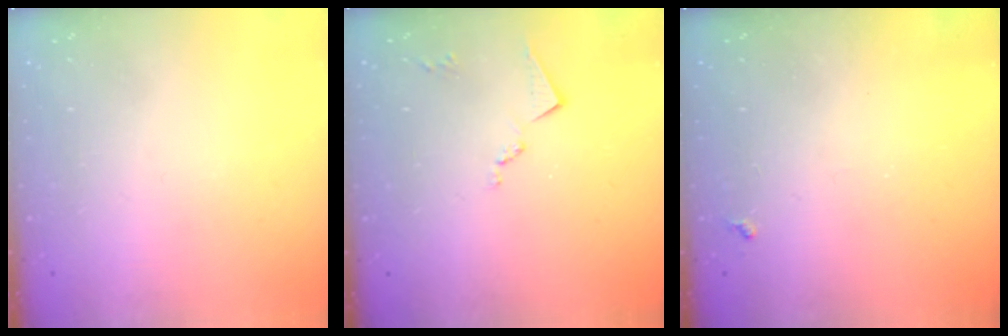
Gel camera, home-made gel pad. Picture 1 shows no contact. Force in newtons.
{"total": 8.8, "press": 8.8, "slide": 0.4}
{"total": 4.2, "press": 4.2, "slide": 0.6}